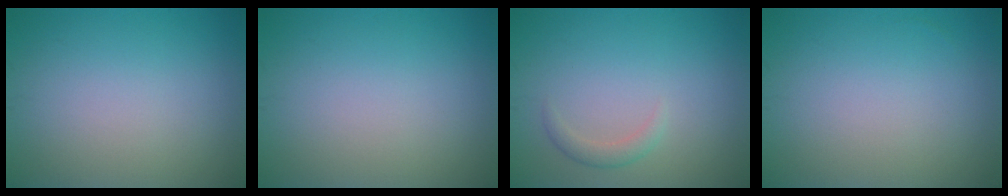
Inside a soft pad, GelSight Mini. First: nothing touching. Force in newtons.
{"total": 0.0}
{"total": 1.2, "press": 1.2, "slide": 0.0}
{"total": 0.0}